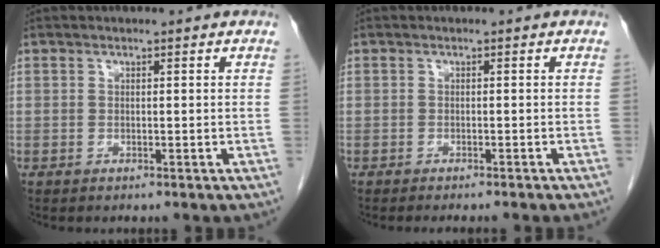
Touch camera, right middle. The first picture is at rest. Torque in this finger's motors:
{"motor_torque": [0.12, -0.03, 0.04, 0.03]}